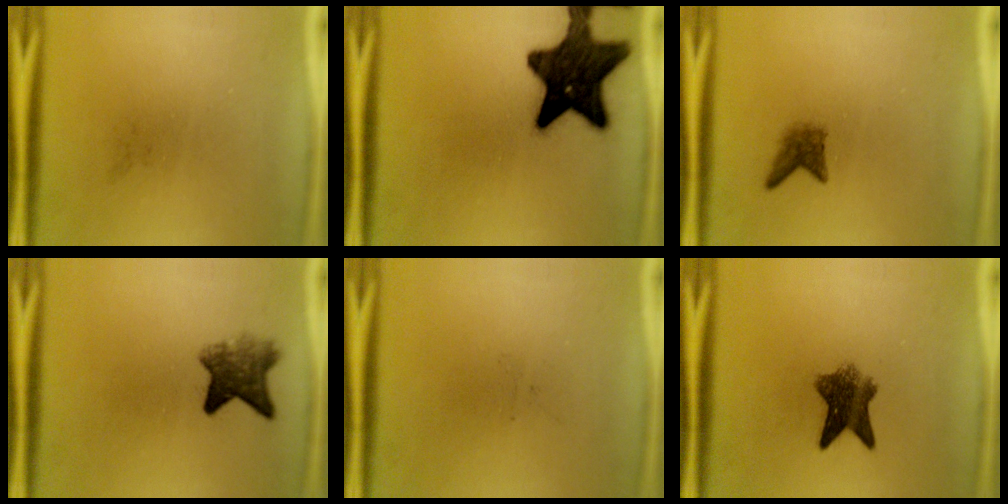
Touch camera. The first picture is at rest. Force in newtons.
{"total": 15.7}
{"total": 2.1}
{"total": 5.7}
{"total": 0.0}
{"total": 6.5}